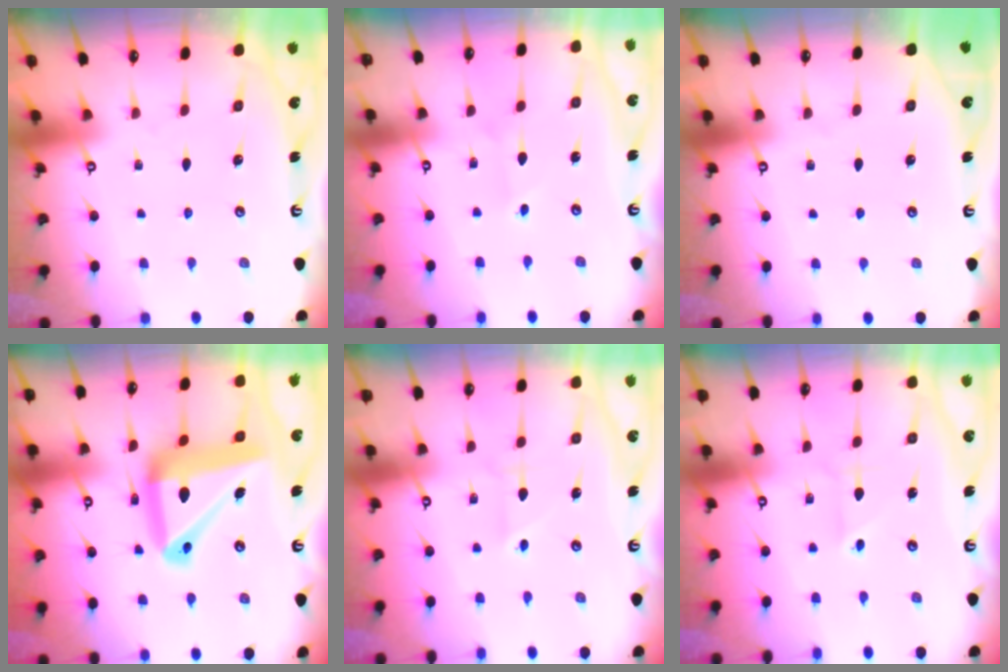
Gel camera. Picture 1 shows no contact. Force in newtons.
{"total": 1.9, "press": 1.9, "slide": 0.1}
{"total": 0.0}
{"total": 19.0, "press": 18.9, "slide": 2.0}
{"total": 2.9, "press": 2.9, "slide": 0.3}
{"total": 2.2, "press": 2.2, "slide": 0.2}